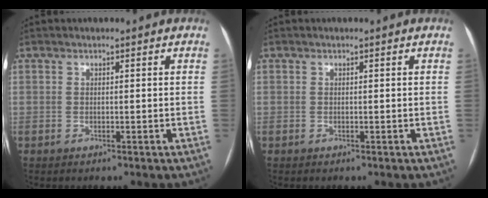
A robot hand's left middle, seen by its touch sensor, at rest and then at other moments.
{"total": 0.0}